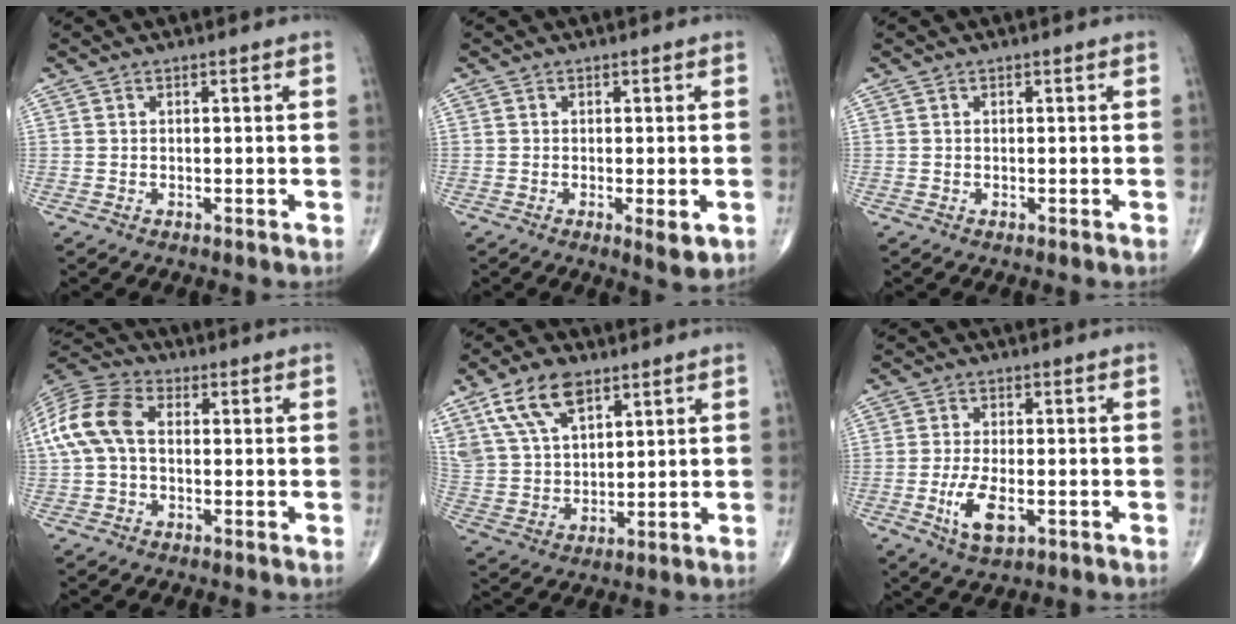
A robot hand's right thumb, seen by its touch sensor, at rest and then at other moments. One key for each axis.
{"total": 3.5, "fx": -1.0, "fy": 1.0, "fz": 3.2, "tx": -0.049, "ty": -0.010, "tz": -0.013}
{"total": 0.0}
{"total": 11.6, "fx": 0.7, "fy": 7.5, "fz": 8.9, "tx": -0.194, "ty": 0.031, "tz": 0.005}
{"total": 12.1, "fx": 7.1, "fy": 6.4, "fz": 7.5, "tx": -0.130, "ty": -0.018, "tz": 0.145}
{"total": 6.7, "fx": -2.2, "fy": 3.0, "fz": 5.7, "tx": -0.111, "ty": -0.001, "tz": -0.034}